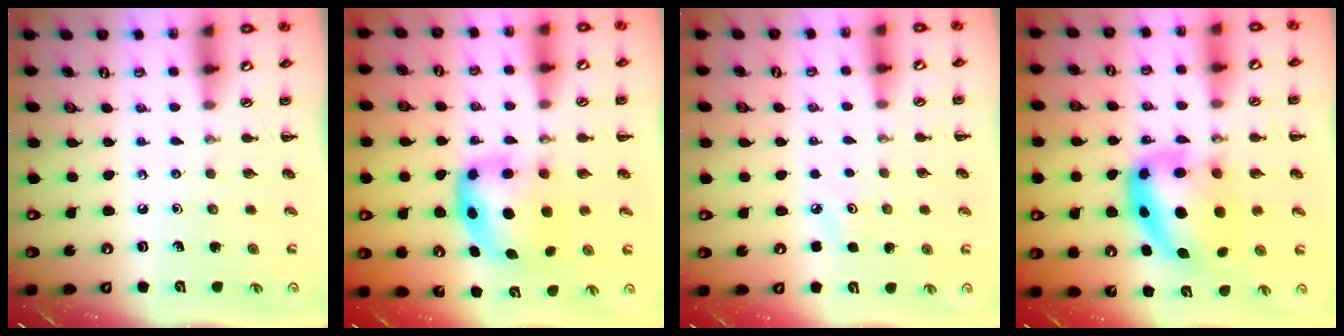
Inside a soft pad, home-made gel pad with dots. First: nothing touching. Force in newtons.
{"total": 5.9, "press": 5.9, "slide": 1.0}
{"total": 2.8, "press": 2.7, "slide": 0.8}
{"total": 11.8, "press": 11.4, "slide": 3.1}